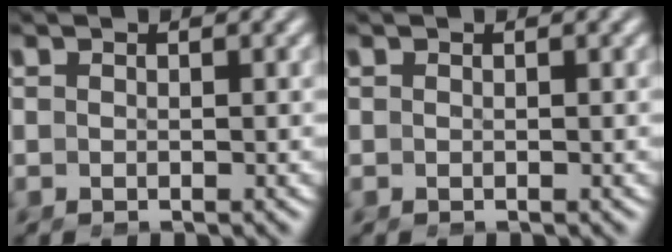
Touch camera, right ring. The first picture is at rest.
{"total": 0.0}